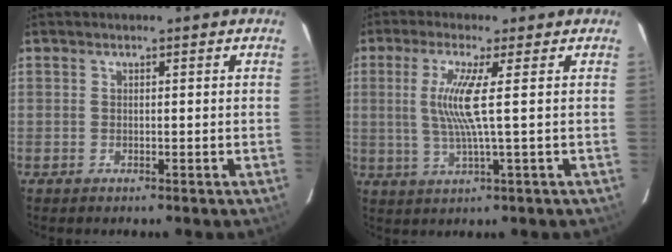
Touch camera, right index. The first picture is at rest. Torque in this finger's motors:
{"motor_torque": [0.40, -0.16, 0.39, 0.09]}